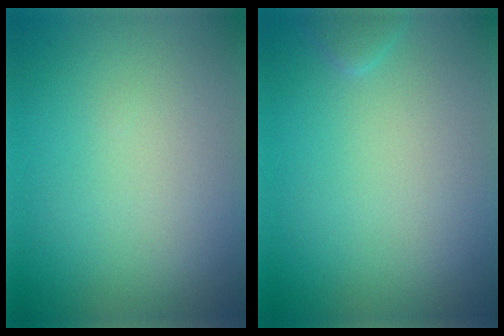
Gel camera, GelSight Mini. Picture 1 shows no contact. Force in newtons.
{"total": 0.8, "press": 0.8, "slide": 0.0}